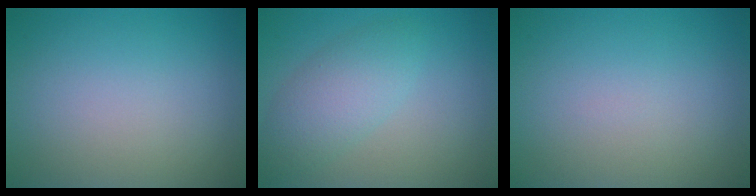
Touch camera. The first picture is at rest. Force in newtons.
{"total": 3.7, "press": 3.7, "slide": 0.1}
{"total": 0.0}